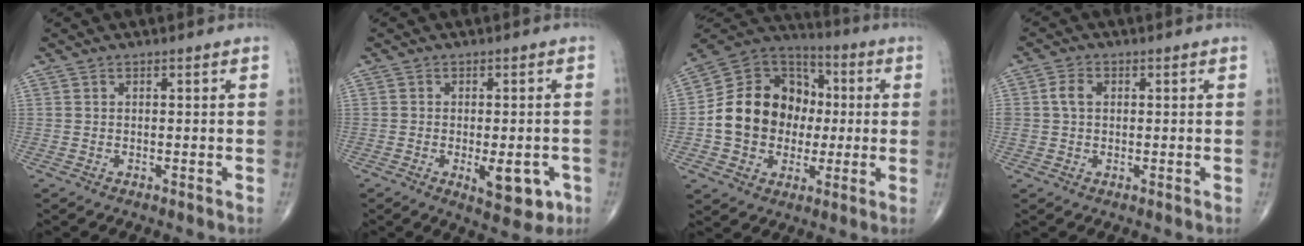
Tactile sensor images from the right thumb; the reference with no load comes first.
{"total": 7.8, "force": [-2.6, 3.5, 6.5], "torque": [-0.071, 0.000, -0.026]}
{"total": 17.8, "force": [-0.9, 14.8, 9.9], "torque": [-0.129, 0.035, -0.015]}
{"total": 3.6, "force": [0.6, 2.7, 2.4], "torque": [-0.050, 0.007, 0.012]}